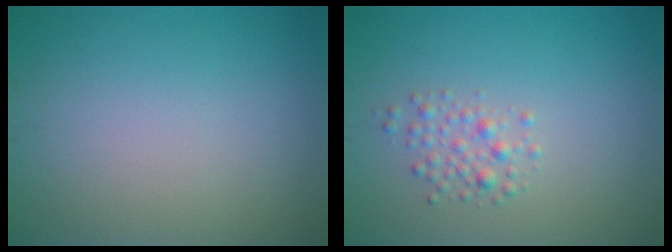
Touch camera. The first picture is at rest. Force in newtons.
{"total": 1.8, "press": 1.8, "slide": 0.1}